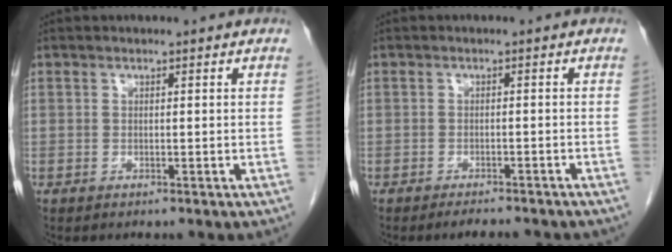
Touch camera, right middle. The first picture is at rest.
{"total": 6.2, "force": [-5.5, 1.3, 2.6], "torque": [-0.025, -0.002, -0.068]}